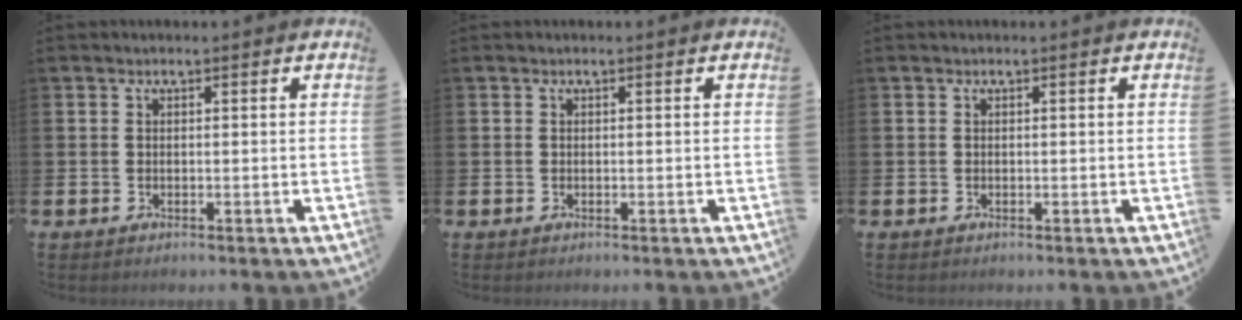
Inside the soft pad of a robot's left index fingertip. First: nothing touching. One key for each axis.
{"total": 0.0}
{"total": 0.0}